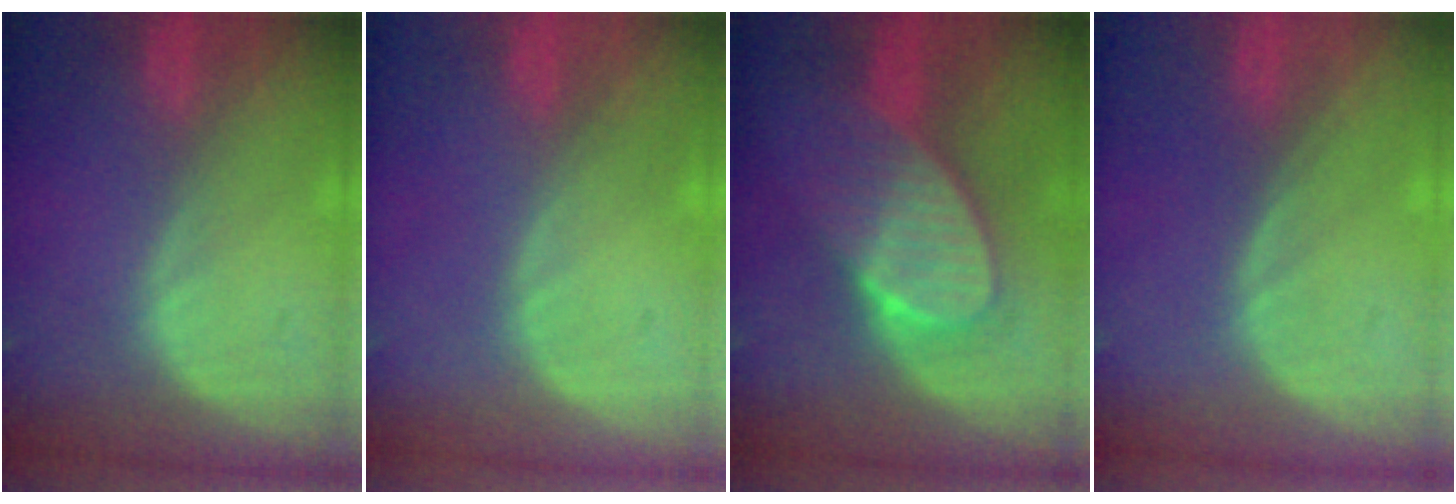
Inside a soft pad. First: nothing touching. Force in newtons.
{"total": 0.0}
{"total": 7.5, "press": 7.4, "slide": 1.3}
{"total": 0.0}